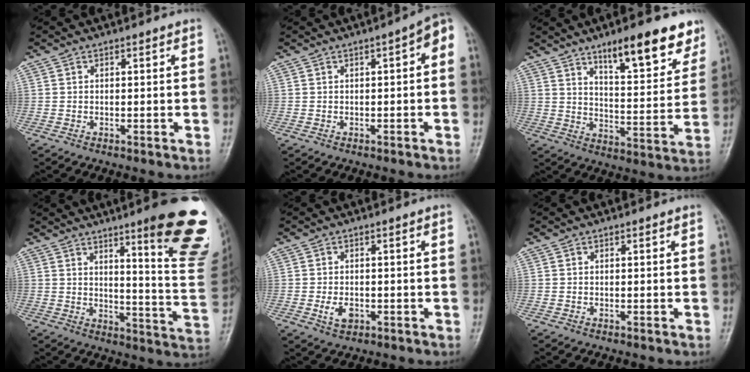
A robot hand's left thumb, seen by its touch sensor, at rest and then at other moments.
{"total": 3.9, "force": [0.0, 1.5, 3.6], "torque": [-0.035, 0.022, -0.012]}
{"total": 15.2, "force": [10.1, 4.5, 10.4], "torque": [-0.111, -0.056, 0.152]}
{"total": 21.1, "force": [11.8, 3.4, 17.2], "torque": [-0.183, -0.070, 0.153]}
{"total": 3.1, "force": [-1.0, 2.0, 2.1], "torque": [-0.040, 0.005, -0.014]}
{"total": 0.0}